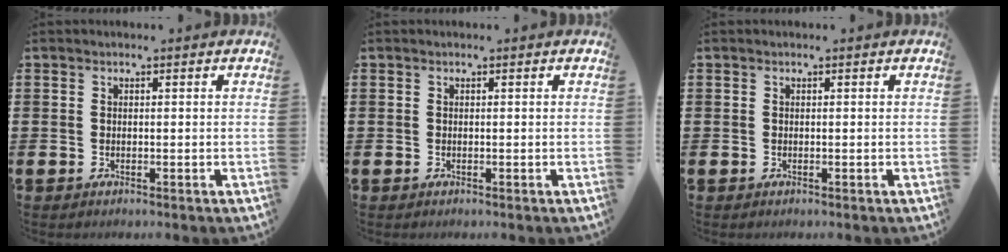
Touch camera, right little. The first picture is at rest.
{"total": 0.0}
{"total": 0.0}